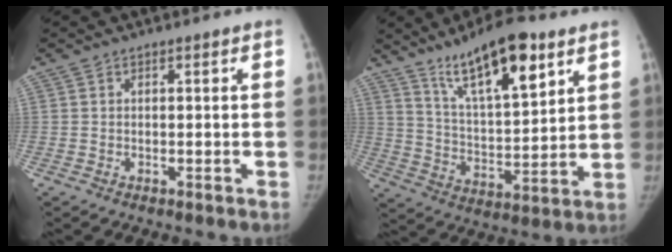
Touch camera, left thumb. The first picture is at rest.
{"total": 17.3, "force": [10.5, 5.6, 12.6], "torque": [-0.181, -0.050, 0.186]}